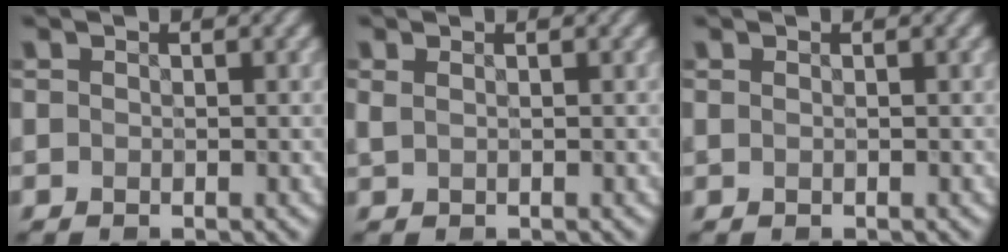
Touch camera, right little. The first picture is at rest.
{"total": 0.7, "force": [0.6, 0.1, 0.4], "torque": [-0.012, 0.008, 0.011]}
{"total": 0.0}